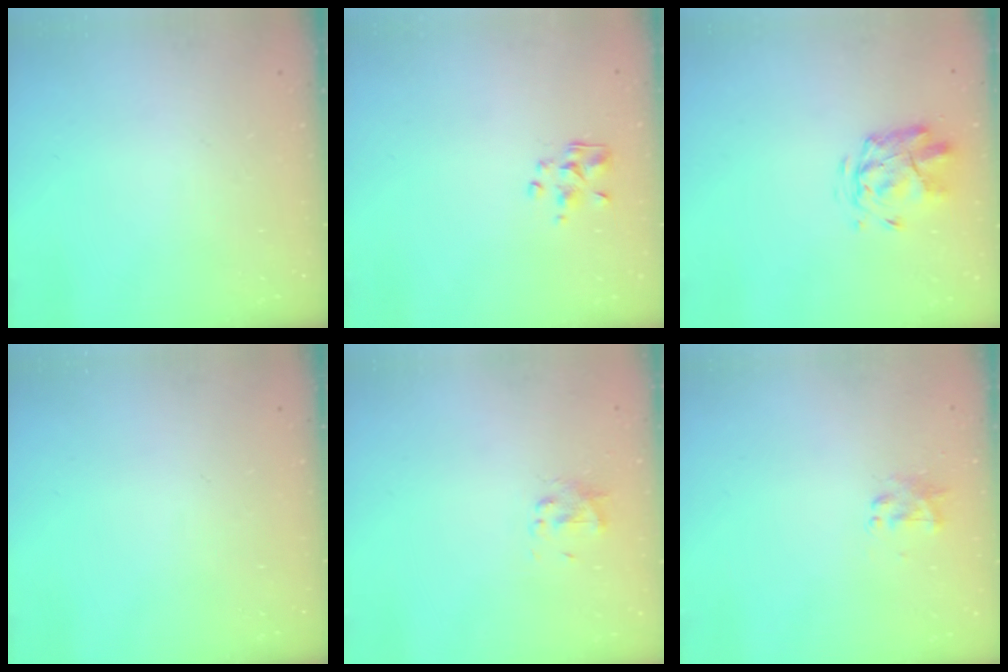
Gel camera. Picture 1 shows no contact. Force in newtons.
{"total": 2.5, "press": 2.4, "slide": 0.7}
{"total": 2.9, "press": 2.6, "slide": 1.3}
{"total": 0.0}
{"total": 2.8, "press": 2.7, "slide": 0.7}
{"total": 2.2, "press": 2.2, "slide": 0.4}